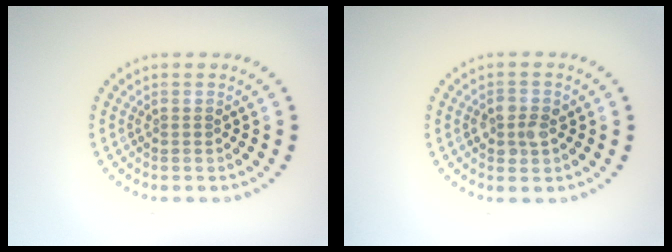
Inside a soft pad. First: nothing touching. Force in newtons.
{"total": 2.3, "press": 2.2, "slide": 0.3}